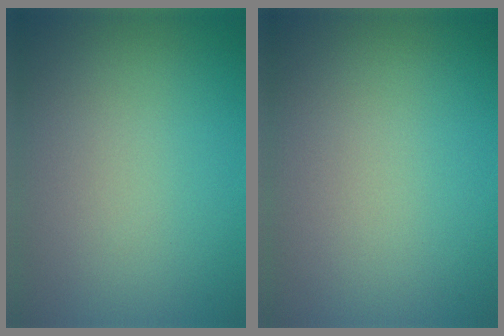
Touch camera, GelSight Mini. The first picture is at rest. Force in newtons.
{"total": 0.0}